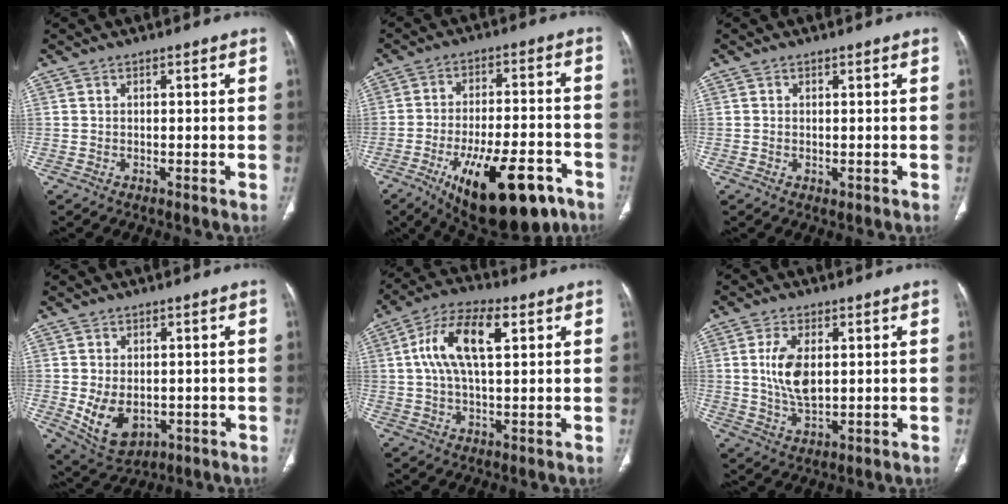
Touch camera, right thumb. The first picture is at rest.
{"total": 21.2, "force": [-11.3, 8.4, 15.9], "torque": [-0.212, 0.044, -0.161]}
{"total": 0.8, "force": [-0.1, 0.6, 0.6], "torque": [-0.011, -0.003, 0.001]}
{"total": 8.5, "force": [-1.3, 5.8, 6.1], "torque": [-0.096, -0.007, 0.000]}
{"total": 12.1, "force": [3.3, 5.3, 10.4], "torque": [-0.204, 0.020, 0.056]}
{"total": 8.3, "force": [1.3, 4.2, 7.0], "torque": [-0.138, -0.009, 0.031]}